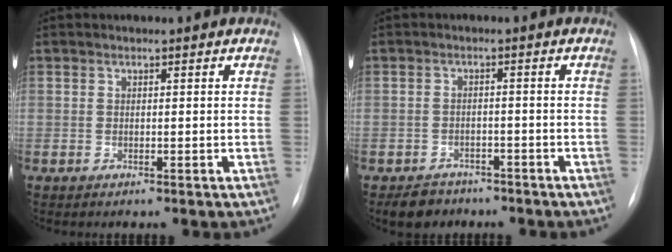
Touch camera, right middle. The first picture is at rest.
{"total": 4.2, "force": [-3.3, 2.5, 0.6], "torque": [-0.013, 0.003, -0.048]}